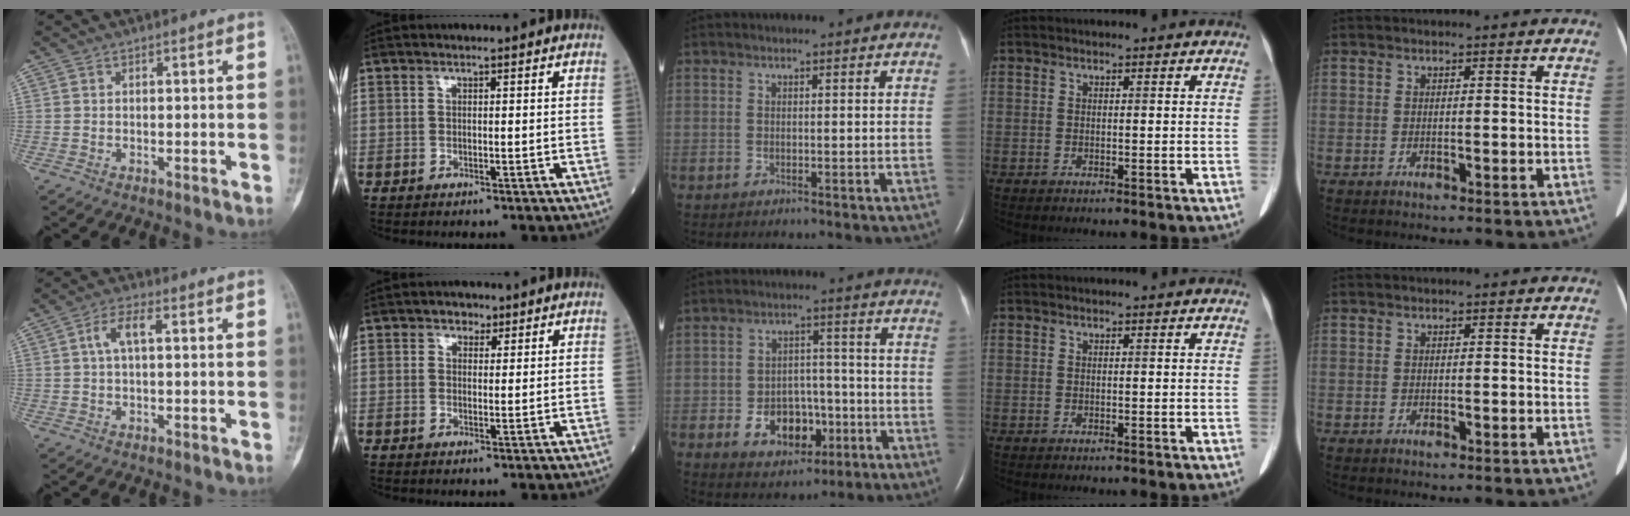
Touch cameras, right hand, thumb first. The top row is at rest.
{"thumb": {"total": 4.7, "force": [0.9, 1.9, 4.2], "torque": [-0.086, 0.018, 0.015]}, "index": {"total": 2.0, "force": [1.2, 1.5, 0.7], "torque": [-0.007, 0.003, 0.013]}, "middle": {"total": 8.4, "force": [-3.0, 5.9, 5.2], "torque": [-0.086, 0.016, -0.036]}}